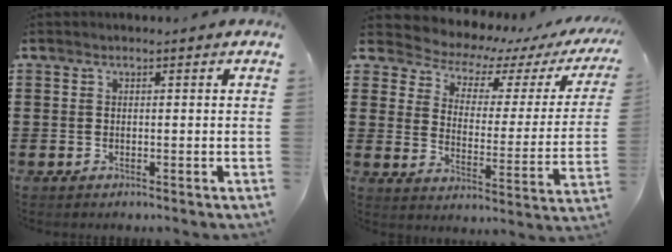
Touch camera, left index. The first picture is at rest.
{"total": 3.8, "force": [3.3, 1.7, 1.0], "torque": [-0.047, -0.031, 0.048]}